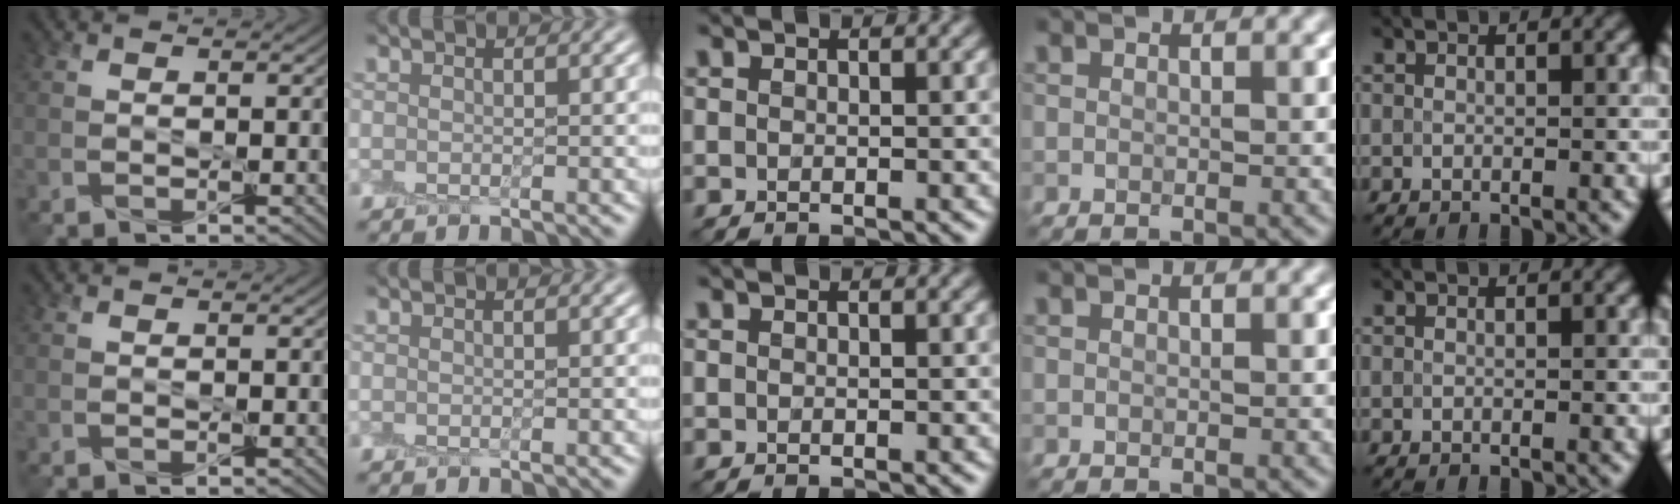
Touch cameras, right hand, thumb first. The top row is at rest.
{}